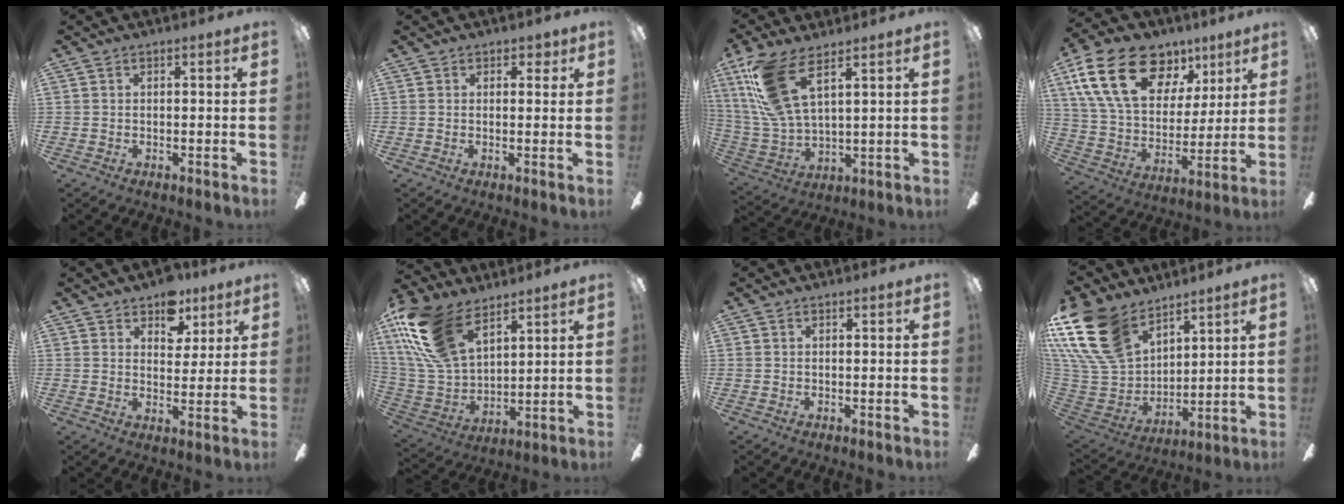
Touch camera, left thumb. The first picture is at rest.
{"total": 2.1, "force": [1.3, 1.5, 0.9], "torque": [-0.001, 0.000, 0.019]}
{"total": 16.0, "force": [8.9, 6.1, 11.9], "torque": [-0.269, -0.030, 0.159]}
{"total": 23.9, "force": [11.9, 14.8, 14.5], "torque": [-0.266, -0.045, 0.212]}
{"total": 8.0, "force": [5.4, 5.1, 2.8], "torque": [-0.027, -0.024, 0.094]}
{"total": 21.4, "force": [12.6, 11.8, 12.8], "torque": [-0.300, -0.052, 0.233]}
{"total": 0.0}
{"total": 22.7, "force": [13.1, 14.1, 12.0], "torque": [-0.292, -0.065, 0.246]}